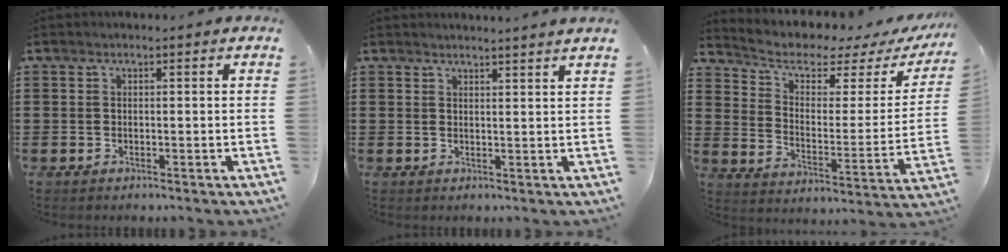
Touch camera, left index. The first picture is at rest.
{"total": 1.9, "force": [1.8, -0.5, 0.1], "torque": [-0.006, -0.003, 0.036]}
{"total": 4.9, "force": [3.5, 2.0, 2.8], "torque": [-0.078, -0.025, 0.055]}